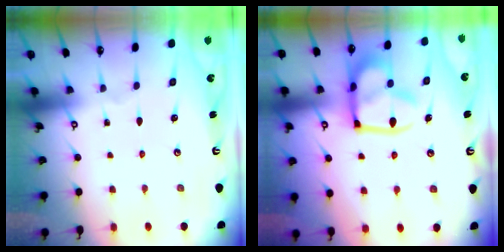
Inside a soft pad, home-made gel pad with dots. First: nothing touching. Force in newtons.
{"total": 15.1, "press": 15.0, "slide": 1.7}